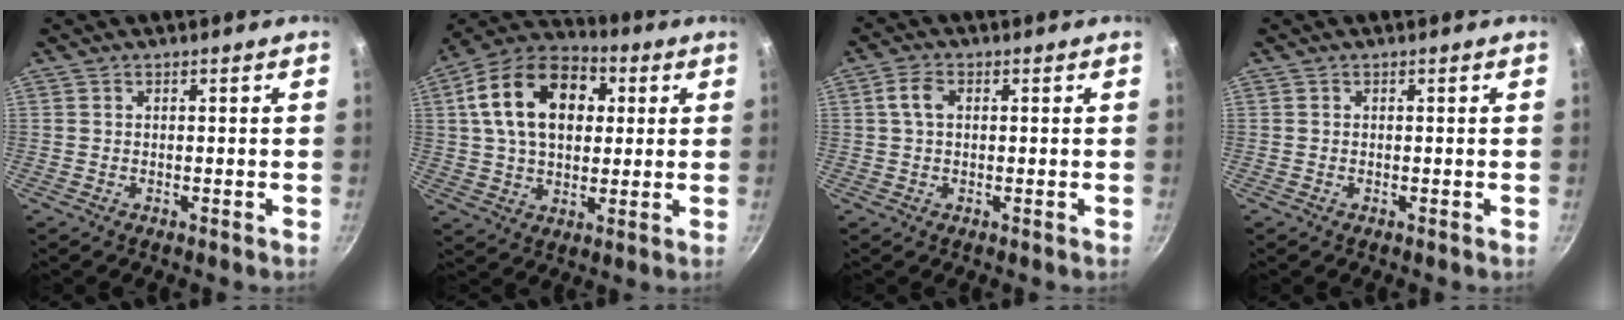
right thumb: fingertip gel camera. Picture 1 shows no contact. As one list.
[{"total": 19.2, "force": [4.6, 12.8, 13.6], "torque": [-0.209, 0.018, 0.063]}, {"total": 3.6, "force": [0.7, 2.2, 2.7], "torque": [-0.051, 0.009, 0.011]}, {"total": 0.0}]